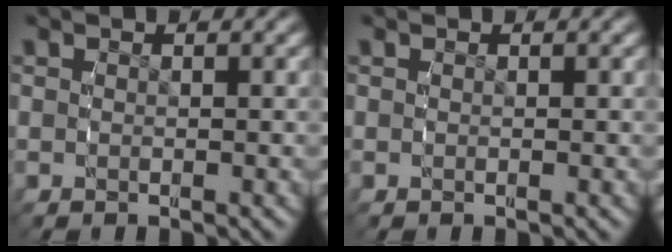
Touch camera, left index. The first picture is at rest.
{"total": 0.0}